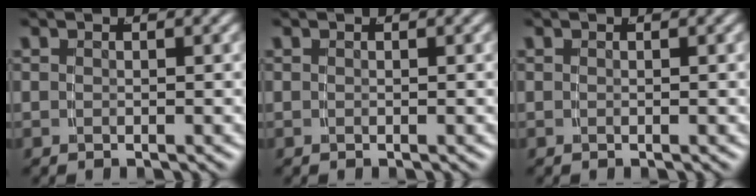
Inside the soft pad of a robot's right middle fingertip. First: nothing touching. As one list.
[{"total": 0.0}, {"total": 0.0}]